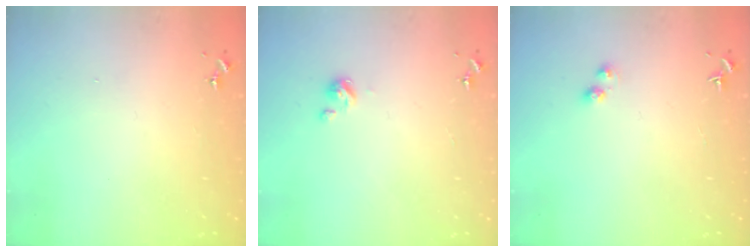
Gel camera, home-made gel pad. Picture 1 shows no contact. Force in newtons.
{"total": 2.7, "press": 2.7, "slide": 0.3}
{"total": 3.0, "press": 3.0, "slide": 0.4}